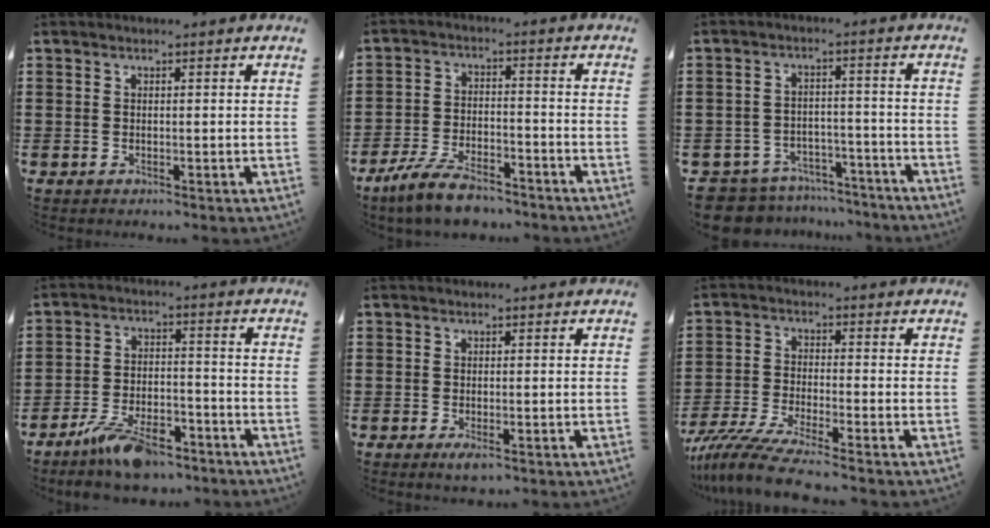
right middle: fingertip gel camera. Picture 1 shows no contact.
{"total": 7.5, "force": [-6.4, 1.8, 3.5], "torque": [-0.077, 0.005, -0.121]}
{"total": 6.7, "force": [-6.5, 1.2, 0.5], "torque": [-0.026, 0.012, -0.133]}
{"total": 8.4, "force": [-6.5, 2.5, 4.8], "torque": [-0.093, 0.009, -0.121]}
{"total": 1.4, "force": [-0.7, 0.6, 1.0], "torque": [-0.019, -0.002, -0.012]}
{"total": 7.0, "force": [-6.1, 0.1, 3.5], "torque": [-0.086, -0.018, -0.120]}